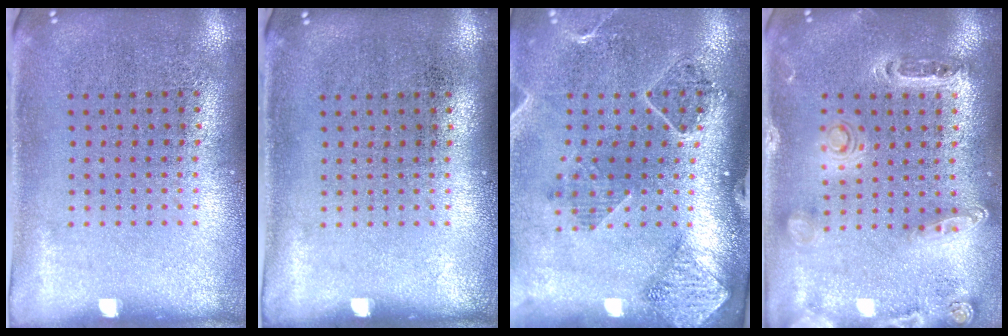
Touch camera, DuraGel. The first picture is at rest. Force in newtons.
{"total": 0.0}
{"total": 1.5, "press": 1.5, "slide": 0.1}
{"total": 1.4, "press": 1.4, "slide": 0.3}